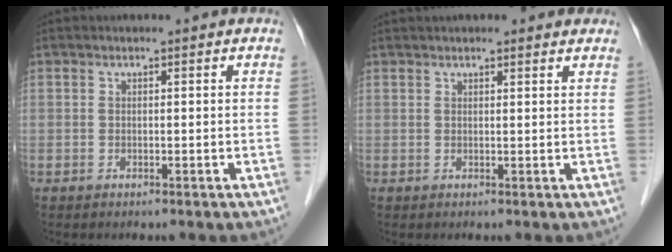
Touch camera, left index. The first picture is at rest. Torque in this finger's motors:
{"motor_torque": [0.99, -1.15, 0.67, 0.05]}